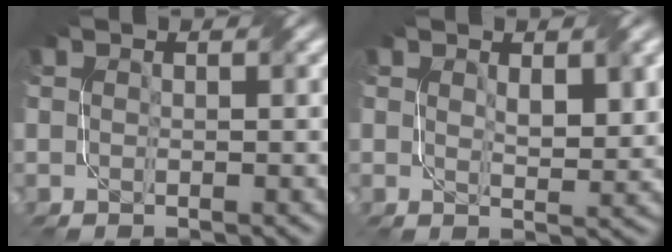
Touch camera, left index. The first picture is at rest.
{"total": 3.0, "force": [1.0, 1.3, 2.5], "torque": [-0.044, -0.005, 0.022]}